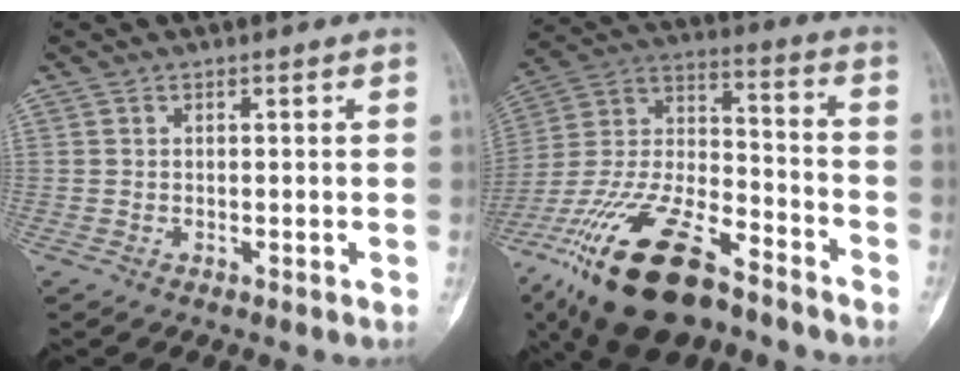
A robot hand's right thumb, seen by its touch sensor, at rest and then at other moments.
{"total": 25.9, "force": [-16.3, 10.8, 17.0], "torque": [-0.355, 0.050, -0.294]}